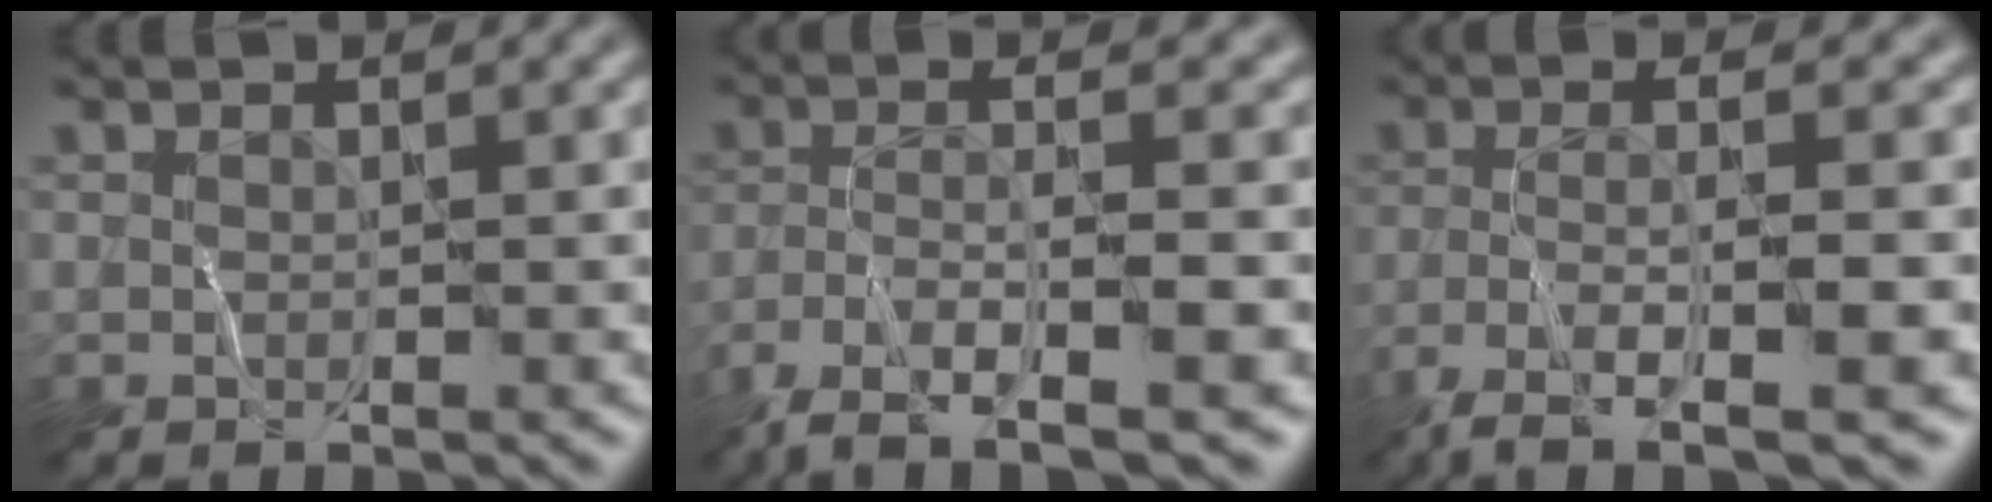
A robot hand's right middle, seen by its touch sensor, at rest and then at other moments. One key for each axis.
{"total": 7.3, "fx": -4.6, "fy": 1.3, "fz": 5.5, "tx": -0.090, "ty": 0.002, "tz": -0.091}
{"total": 7.2, "fx": -3.9, "fy": 1.3, "fz": 5.9, "tx": -0.093, "ty": 0.007, "tz": -0.077}